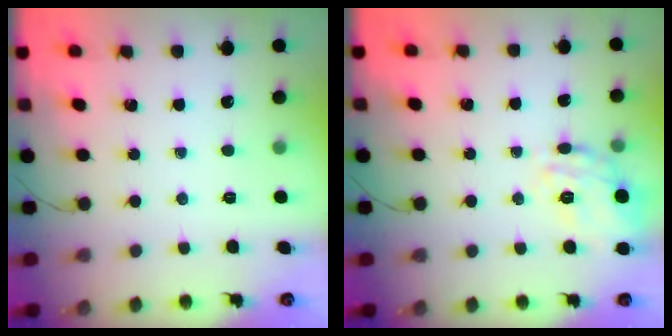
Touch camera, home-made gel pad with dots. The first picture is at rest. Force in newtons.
{"total": 15.9, "press": 15.8, "slide": 0.7}